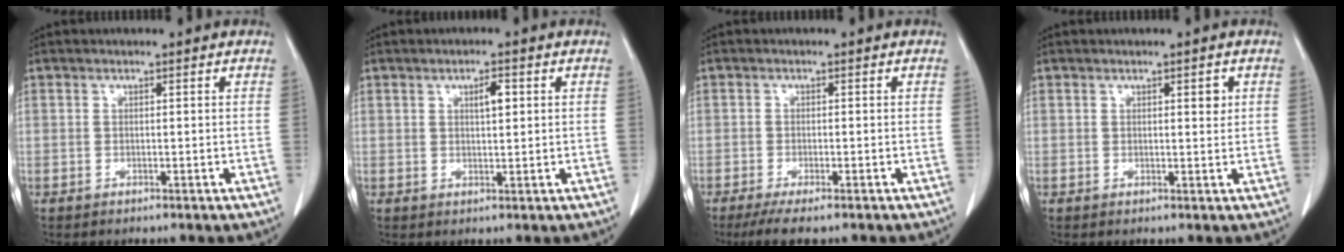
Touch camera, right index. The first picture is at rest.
{"total": 2.4, "force": [0.8, 0.6, 2.2], "torque": [-0.038, 0.000, 0.014]}
{"total": 5.3, "force": [-4.0, 0.6, 3.4], "torque": [-0.055, -0.012, -0.062]}
{"total": 1.5, "force": [0.6, 0.5, 1.3], "torque": [-0.018, 0.000, 0.008]}